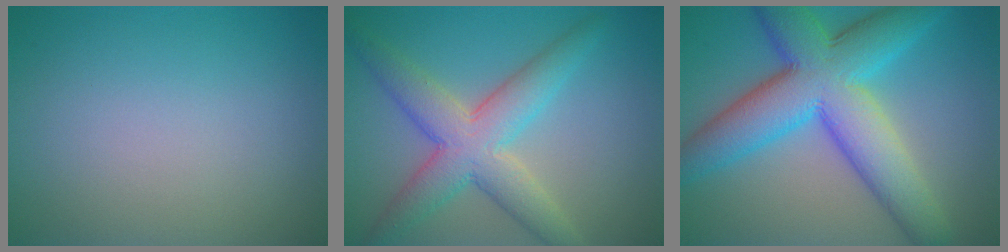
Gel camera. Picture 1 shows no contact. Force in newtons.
{"total": 6.5, "press": 6.5, "slide": 0.3}
{"total": 10.9, "press": 10.9, "slide": 0.0}